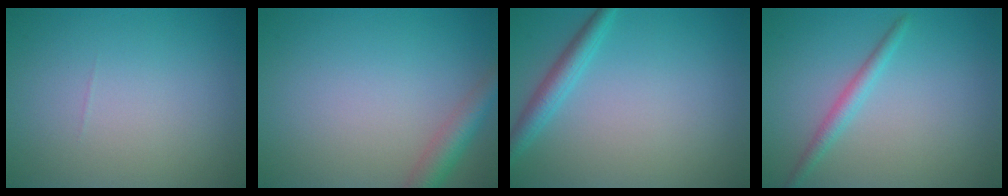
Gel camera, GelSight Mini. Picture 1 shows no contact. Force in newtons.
{"total": 3.0, "press": 3.0, "slide": 0.1}
{"total": 2.5, "press": 2.5, "slide": 0.1}
{"total": 1.8, "press": 1.8, "slide": 0.1}